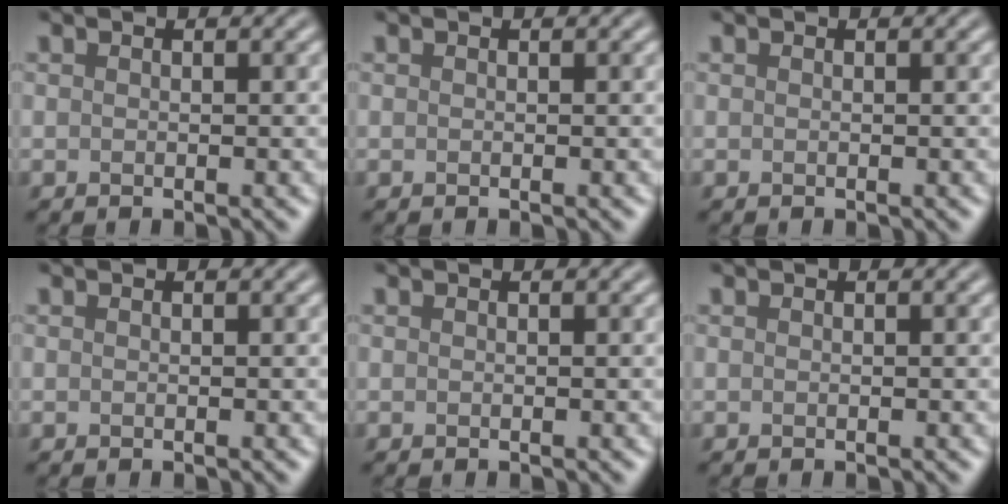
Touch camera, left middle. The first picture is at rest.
{"total": 0.0}
{"total": 0.0}
{"total": 0.0}
{"total": 0.0}
{"total": 0.0}